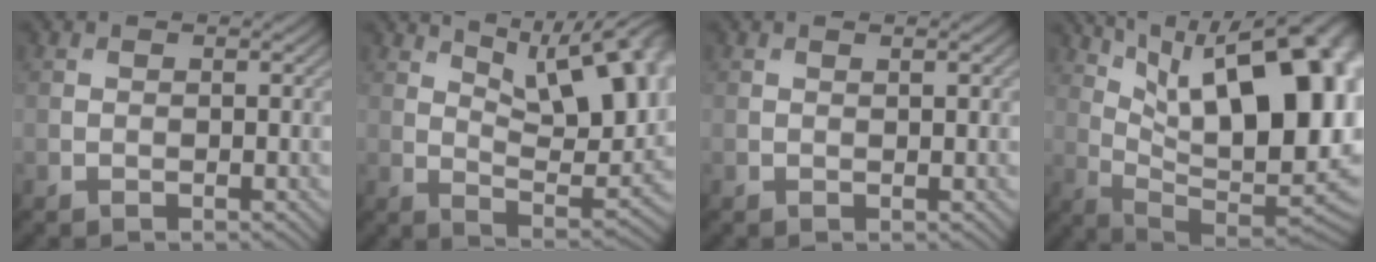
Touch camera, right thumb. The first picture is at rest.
{"total": 16.9, "force": [8.3, 6.9, 13.0], "torque": [-0.188, 0.023, 0.122]}
{"total": 0.6, "force": [0.4, 0.0, 0.5], "torque": [-0.007, 0.002, 0.007]}
{"total": 21.7, "force": [7.1, 9.8, 18.0], "torque": [-0.239, 0.046, 0.134]}